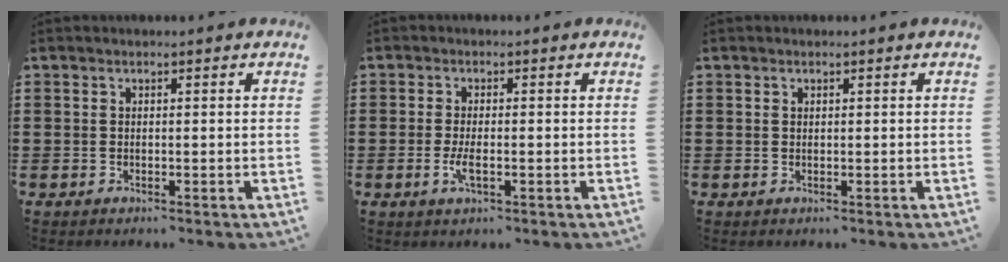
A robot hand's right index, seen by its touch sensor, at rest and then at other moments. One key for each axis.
{"total": 2.8, "fx": -0.7, "fy": 0.7, "fz": 2.6, "tx": -0.061, "ty": -0.009, "tz": -0.015}
{"total": 0.0}